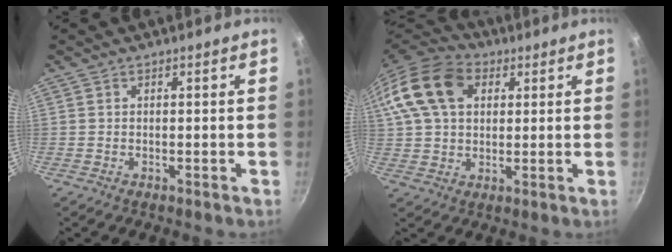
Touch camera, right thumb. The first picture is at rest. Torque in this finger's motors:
{"motor_torque": [0.49, 2.21, 0.65, -0.58, 0.42]}